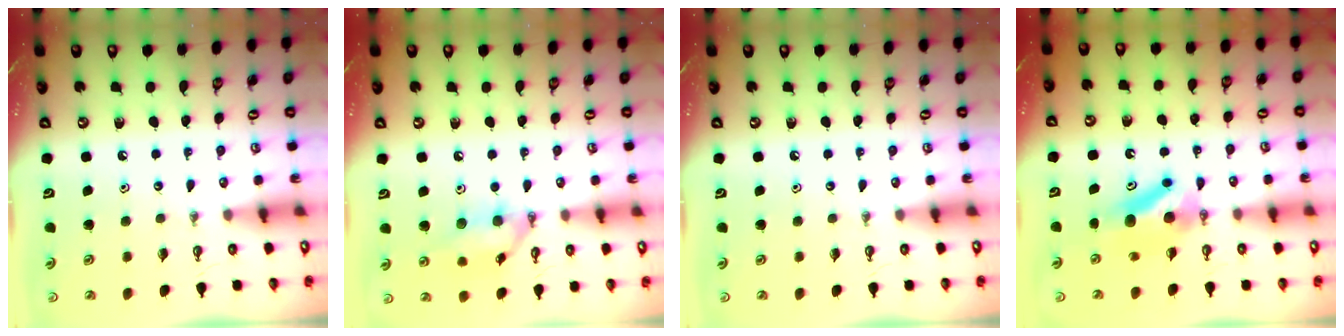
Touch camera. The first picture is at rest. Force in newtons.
{"total": 12.2, "press": 12.2, "slide": 0.5}
{"total": 0.0}
{"total": 7.7, "press": 6.1, "slide": 4.7}